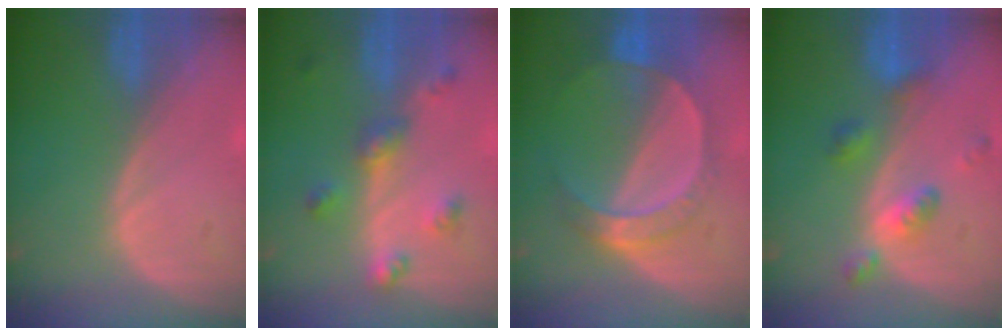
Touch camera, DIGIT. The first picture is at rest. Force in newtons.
{"total": 5.0, "press": 4.9, "slide": 0.6}
{"total": 7.3, "press": 6.4, "slide": 3.4}
{"total": 5.9, "press": 5.1, "slide": 2.9}